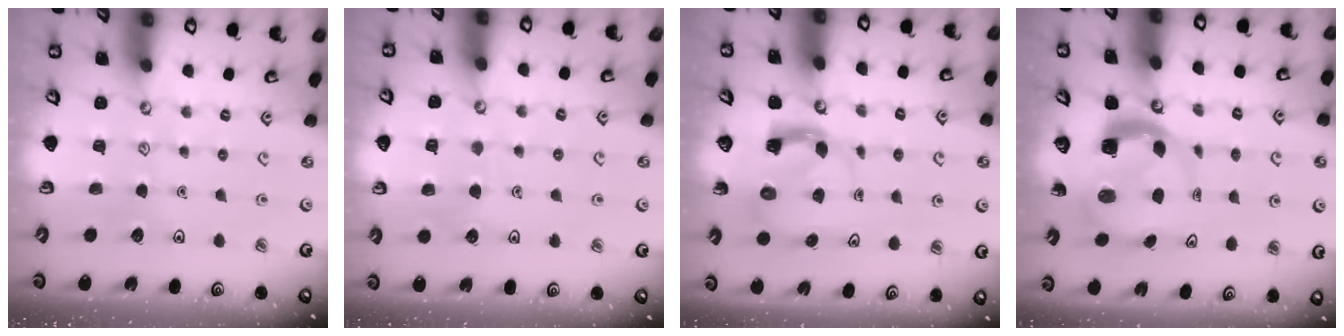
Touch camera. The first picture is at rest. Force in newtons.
{"total": 3.5, "press": 3.5, "slide": 0.2}
{"total": 3.7, "press": 3.7, "slide": 0.6}
{"total": 4.0, "press": 4.0, "slide": 0.3}